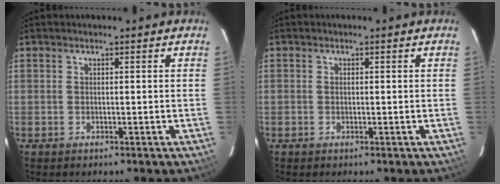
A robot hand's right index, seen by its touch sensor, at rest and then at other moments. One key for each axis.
{"total": 0.6, "fx": 0.0, "fy": 0.5, "fz": 0.3, "tx": -0.004, "ty": 0.002, "tz": -0.002}